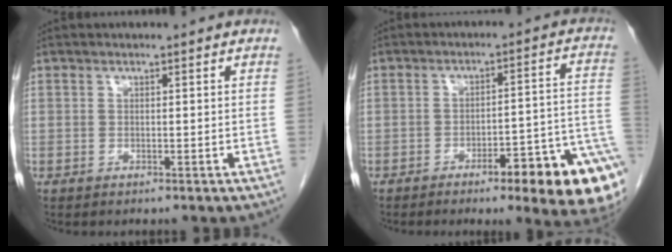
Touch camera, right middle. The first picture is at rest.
{"total": 15.2, "force": [-8.5, 1.4, 12.5], "torque": [-0.076, 0.029, -0.108]}